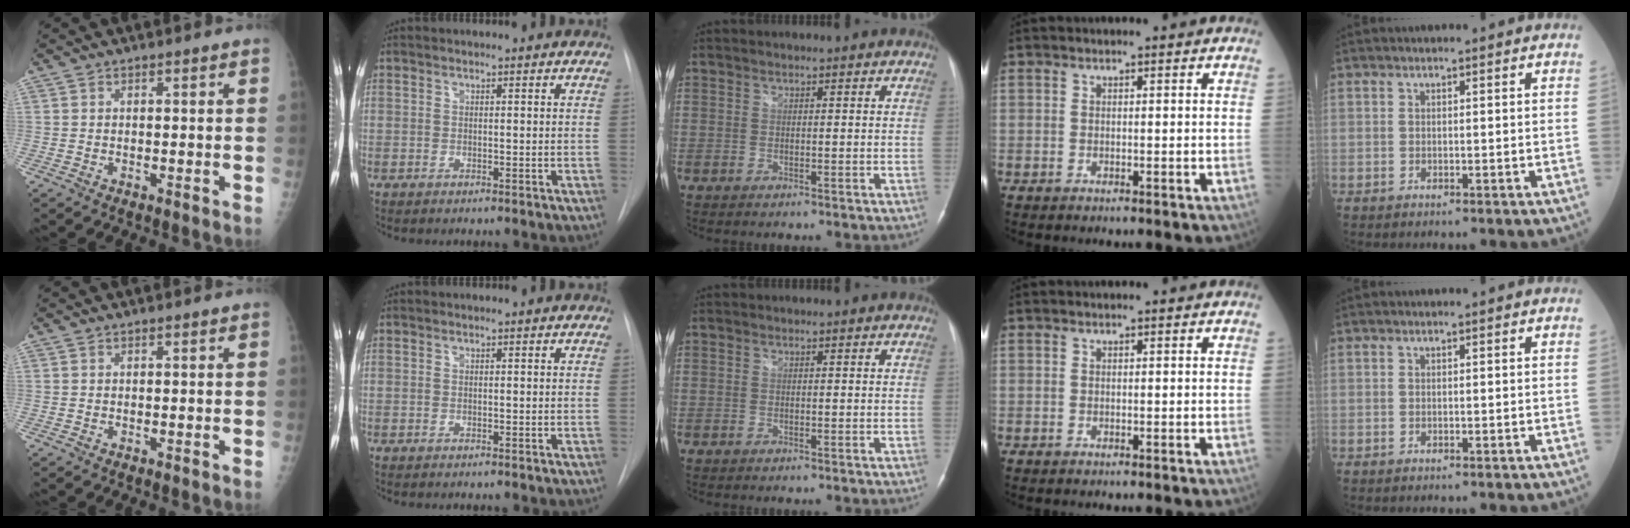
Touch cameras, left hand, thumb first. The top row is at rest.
{}